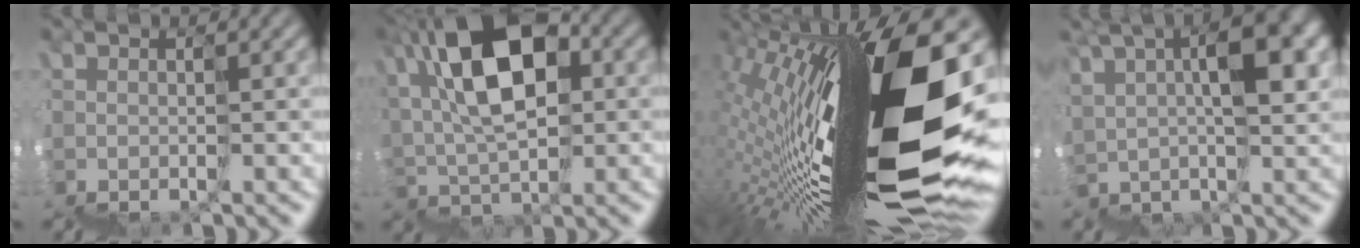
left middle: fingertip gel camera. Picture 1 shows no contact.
{"total": 8.6, "force": [5.6, 3.4, 5.6], "torque": [-0.075, 0.062, 0.080]}
{"total": 14.8, "force": [2.9, 2.9, 14.2], "torque": [-0.233, 0.016, 0.042]}
{"total": 7.5, "force": [6.2, 1.8, 3.9], "torque": [-0.068, 0.045, 0.103]}